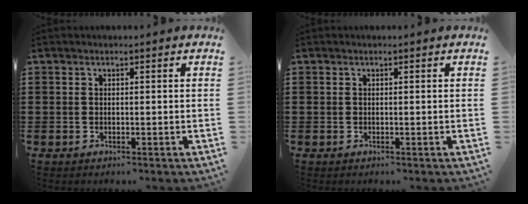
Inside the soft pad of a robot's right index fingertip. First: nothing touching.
{"total": 0.0}